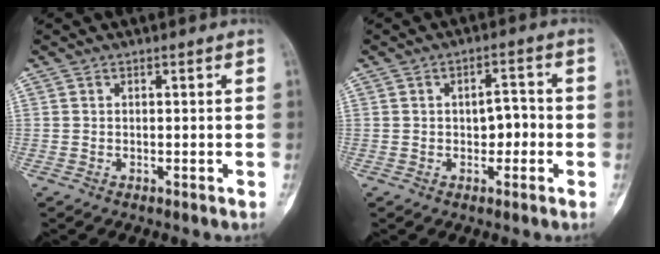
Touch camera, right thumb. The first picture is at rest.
{"total": 4.5, "force": [-0.6, 2.9, 3.3], "torque": [-0.033, 0.016, -0.013]}